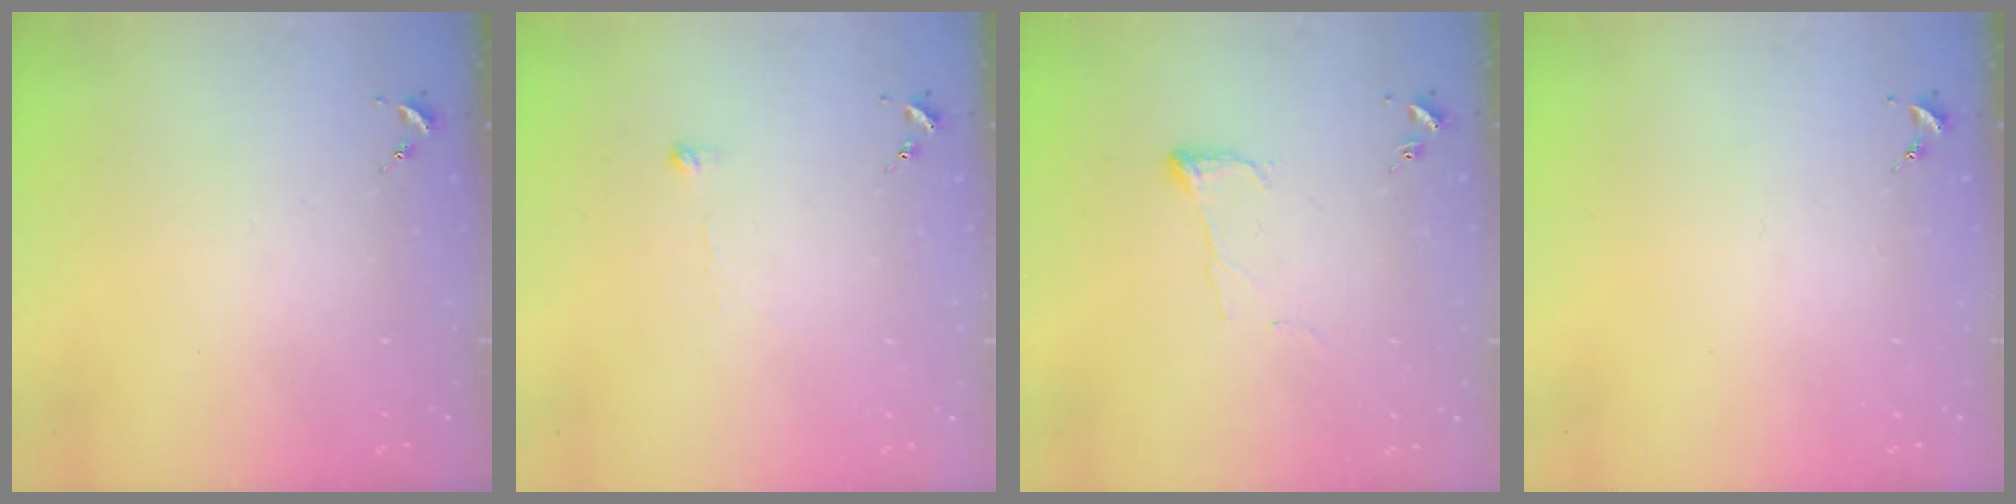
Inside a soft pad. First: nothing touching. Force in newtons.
{"total": 5.9, "press": 5.9, "slide": 0.5}
{"total": 5.9, "press": 5.8, "slide": 0.6}
{"total": 0.0}